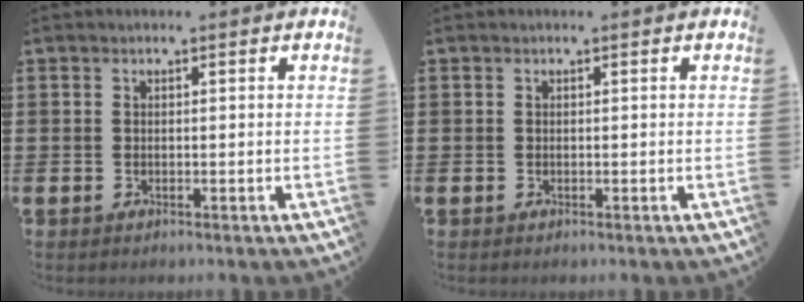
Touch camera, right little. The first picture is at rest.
{"total": 0.0}